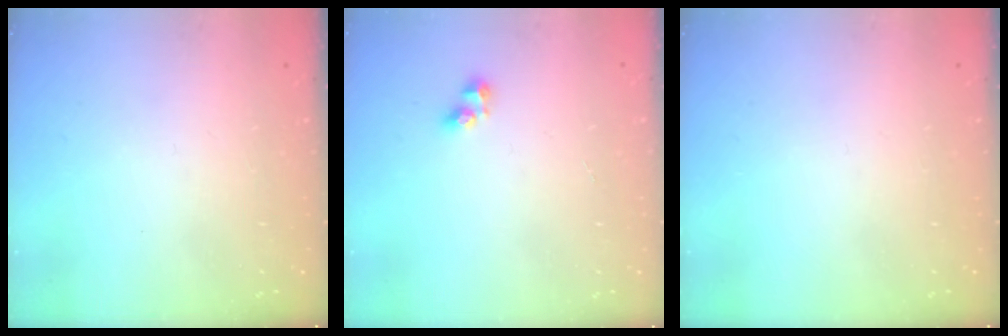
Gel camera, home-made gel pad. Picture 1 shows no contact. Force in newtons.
{"total": 3.7, "press": 3.6, "slide": 0.4}
{"total": 0.0}